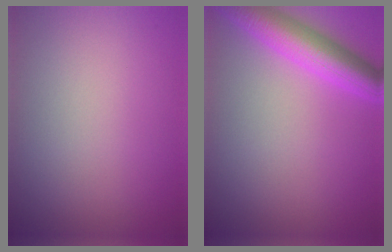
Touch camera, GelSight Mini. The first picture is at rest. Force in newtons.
{"total": 5.6, "press": 5.6, "slide": 0.2}